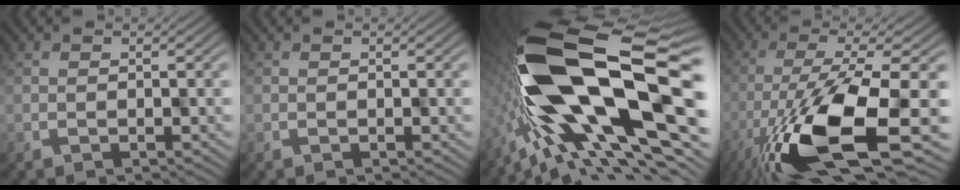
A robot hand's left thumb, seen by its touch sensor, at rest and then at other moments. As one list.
[{"total": 0.0}, {"total": 20.5, "force": [0.1, 9.0, 18.5], "torque": [-0.365, -0.001, -0.013]}, {"total": 14.2, "force": [-5.3, 4.3, 12.5], "torque": [-0.253, -0.035, -0.098]}]